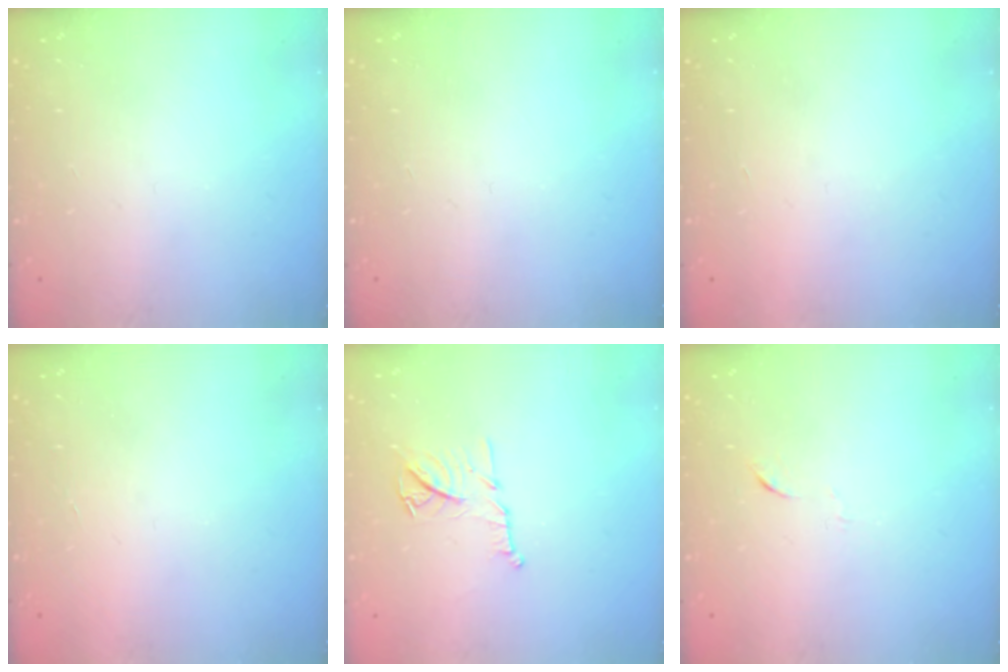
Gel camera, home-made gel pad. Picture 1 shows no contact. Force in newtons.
{"total": 0.0}
{"total": 1.7, "press": 1.7, "slide": 0.1}
{"total": 1.6, "press": 1.5, "slide": 0.1}
{"total": 11.0, "press": 11.0, "slide": 0.1}
{"total": 4.0, "press": 4.0, "slide": 0.6}